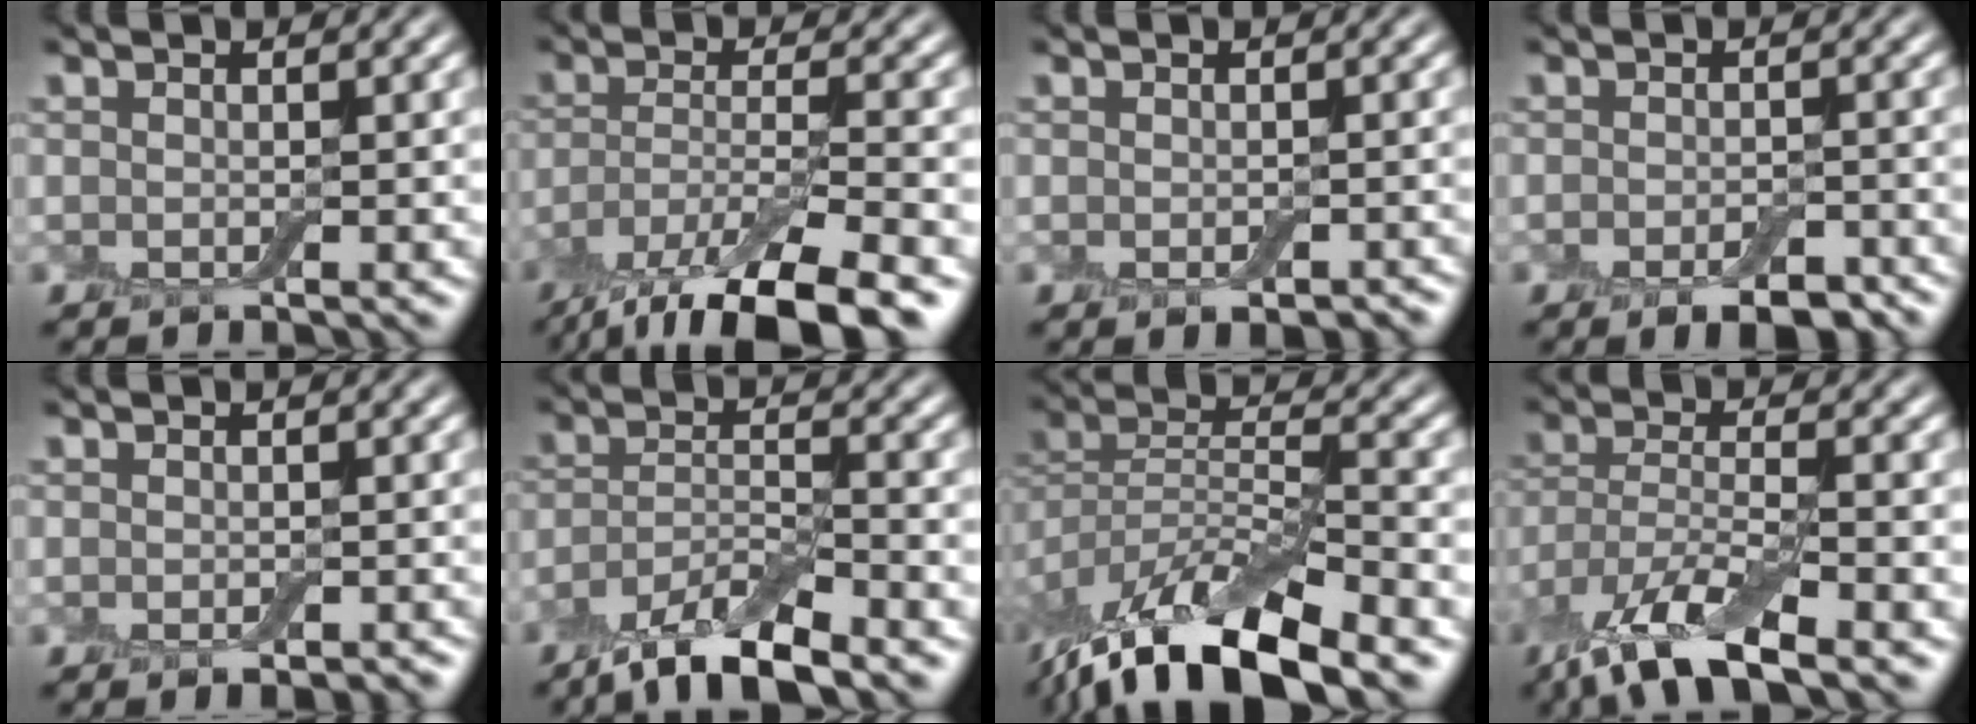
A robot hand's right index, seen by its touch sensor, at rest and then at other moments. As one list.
[{"total": 9.5, "force": [-6.3, 2.8, 6.5], "torque": [-0.114, -0.018, -0.113]}, {"total": 1.7, "force": [-0.7, 0.9, 1.3], "torque": [-0.020, -0.008, -0.006]}, {"total": 3.7, "force": [-2.2, 1.5, 2.6], "torque": [-0.035, -0.004, -0.029]}, {"total": 1.4, "force": [-0.6, 0.6, 1.1], "torque": [-0.017, -0.005, -0.007]}, {"total": 6.5, "force": [-4.8, 1.7, 4.0], "torque": [-0.071, -0.007, -0.091]}, {"total": 13.1, "force": [-9.1, 4.0, 8.6], "torque": [-0.158, 0.001, -0.173]}, {"total": 8.4, "force": [-5.6, 2.3, 5.8], "torque": [-0.112, -0.009, -0.113]}]